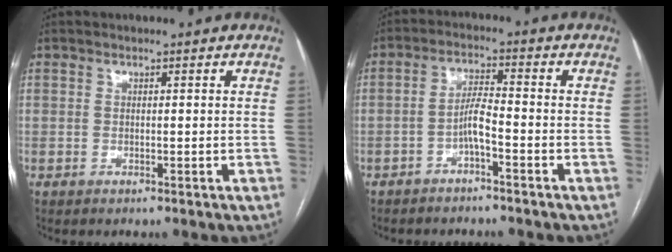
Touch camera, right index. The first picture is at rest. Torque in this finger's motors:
{"motor_torque": [0.47, 0.02, 0.21, 0.02]}